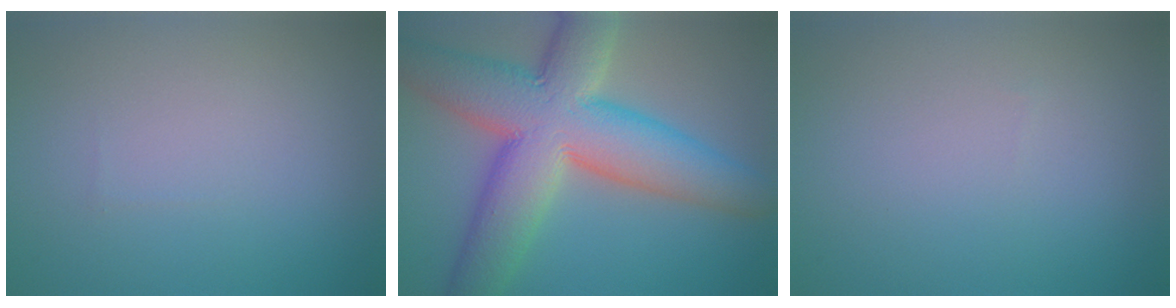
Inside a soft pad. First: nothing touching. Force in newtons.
{"total": 12.8, "press": 12.8, "slide": 0.7}
{"total": 0.0}